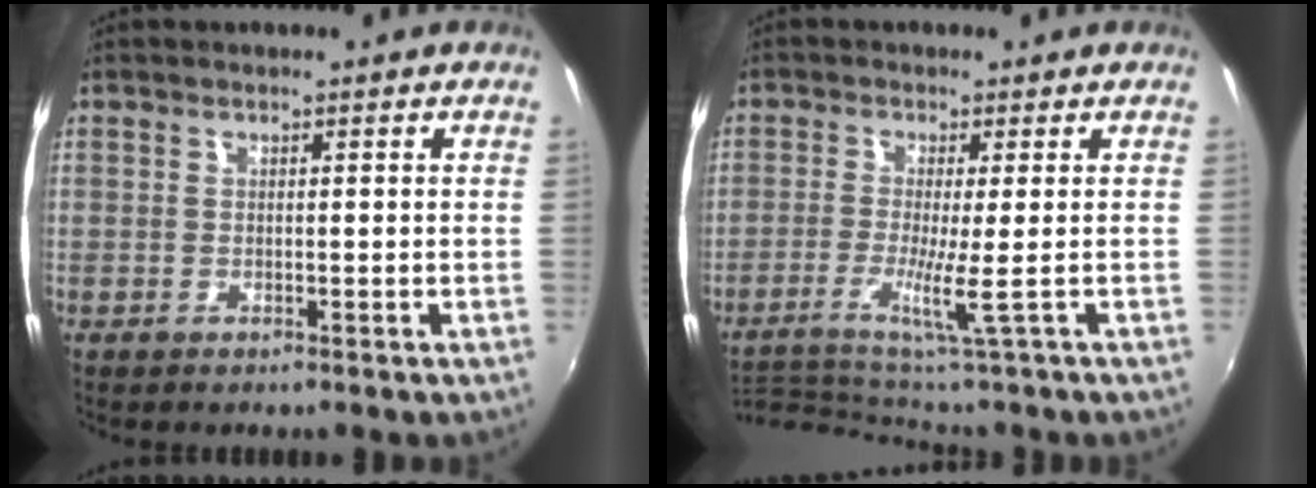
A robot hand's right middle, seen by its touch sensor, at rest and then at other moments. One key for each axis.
{"total": 10.0, "fx": -6.4, "fy": 0.3, "fz": 7.7, "tx": -0.171, "ty": -0.046, "tz": -0.110}